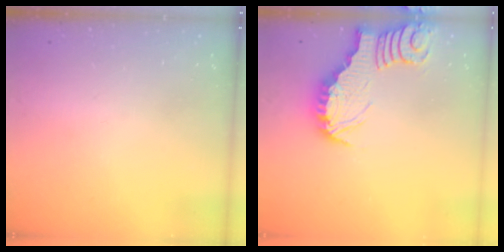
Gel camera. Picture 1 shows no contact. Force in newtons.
{"total": 2.6, "press": 2.6, "slide": 0.2}